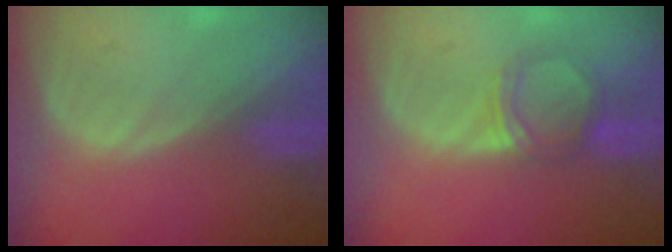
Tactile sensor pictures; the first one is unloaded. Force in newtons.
{"total": 4.1, "press": 3.8, "slide": 1.6}